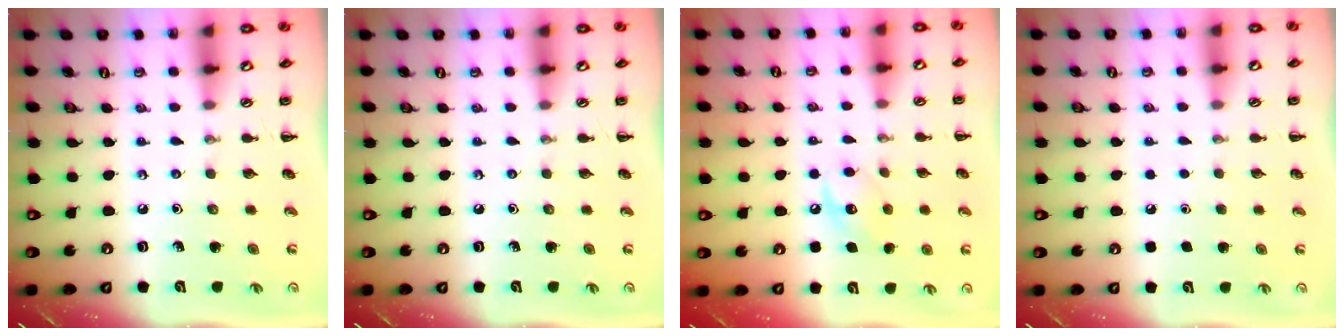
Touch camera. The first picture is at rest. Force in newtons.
{"total": 0.0}
{"total": 8.3, "press": 8.3, "slide": 0.7}
{"total": 1.6, "press": 1.6, "slide": 0.1}